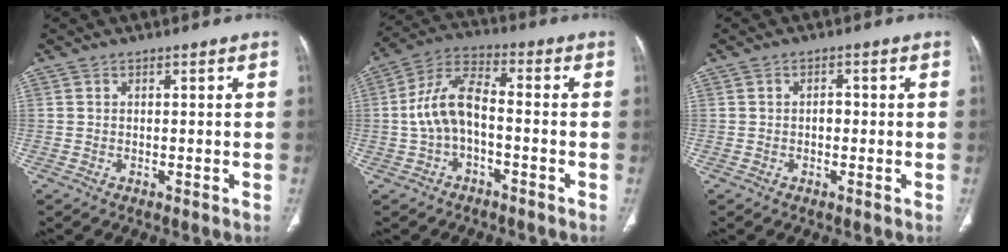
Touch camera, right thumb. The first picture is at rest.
{"total": 9.5, "force": [-1.6, 4.9, 8.0], "torque": [-0.161, 0.039, -0.038]}
{"total": 1.5, "force": [-0.3, 1.1, 1.0], "torque": [-0.009, 0.004, -0.007]}